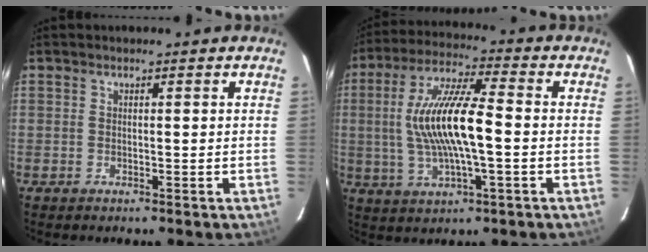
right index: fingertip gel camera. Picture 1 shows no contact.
{"total": 14.3, "force": [-0.5, 3.2, 14.0], "torque": [-0.270, 0.008, -0.010]}